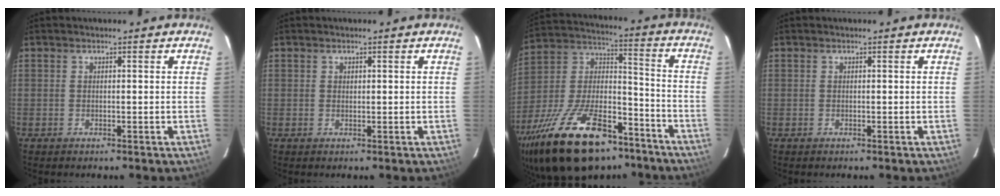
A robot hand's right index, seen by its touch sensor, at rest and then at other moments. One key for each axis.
{"total": 0.6, "fx": 0.3, "fy": 0.5, "fz": 0.1, "tx": 0.000, "ty": 0.003, "tz": 0.006}
{"total": 28.6, "fx": -18.6, "fy": 12.8, "fz": 17.6, "tx": -0.344, "ty": -0.002, "tz": -0.293}
{"total": 0.0}